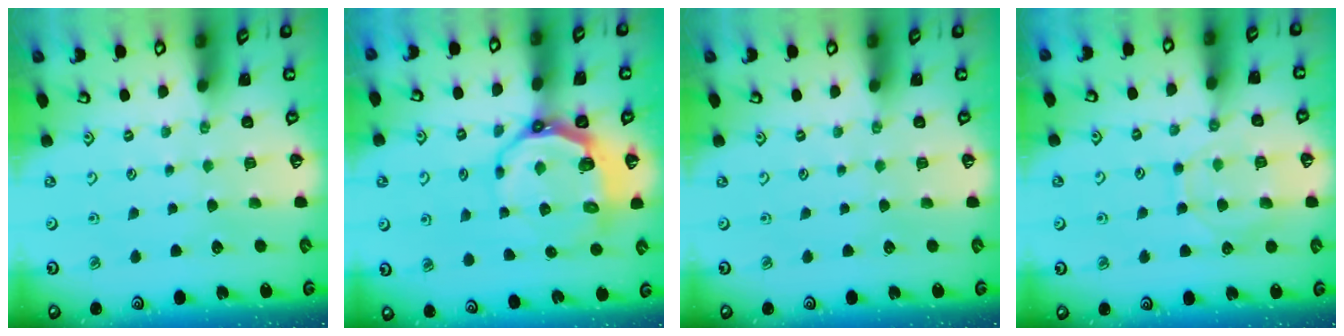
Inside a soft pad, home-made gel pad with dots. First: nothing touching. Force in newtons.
{"total": 8.8, "press": 7.9, "slide": 3.9}
{"total": 0.0}
{"total": 10.4, "press": 10.4, "slide": 1.1}